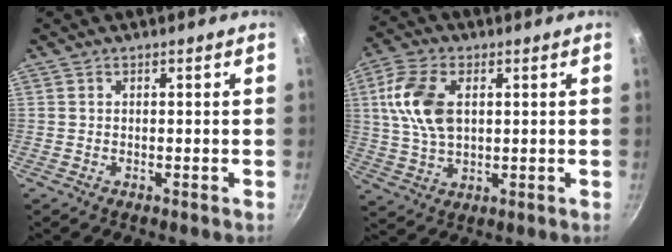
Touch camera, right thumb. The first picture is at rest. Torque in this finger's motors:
{"motor_torque": [-0.46, 1.41, 1.12, 0.11, 0.09]}